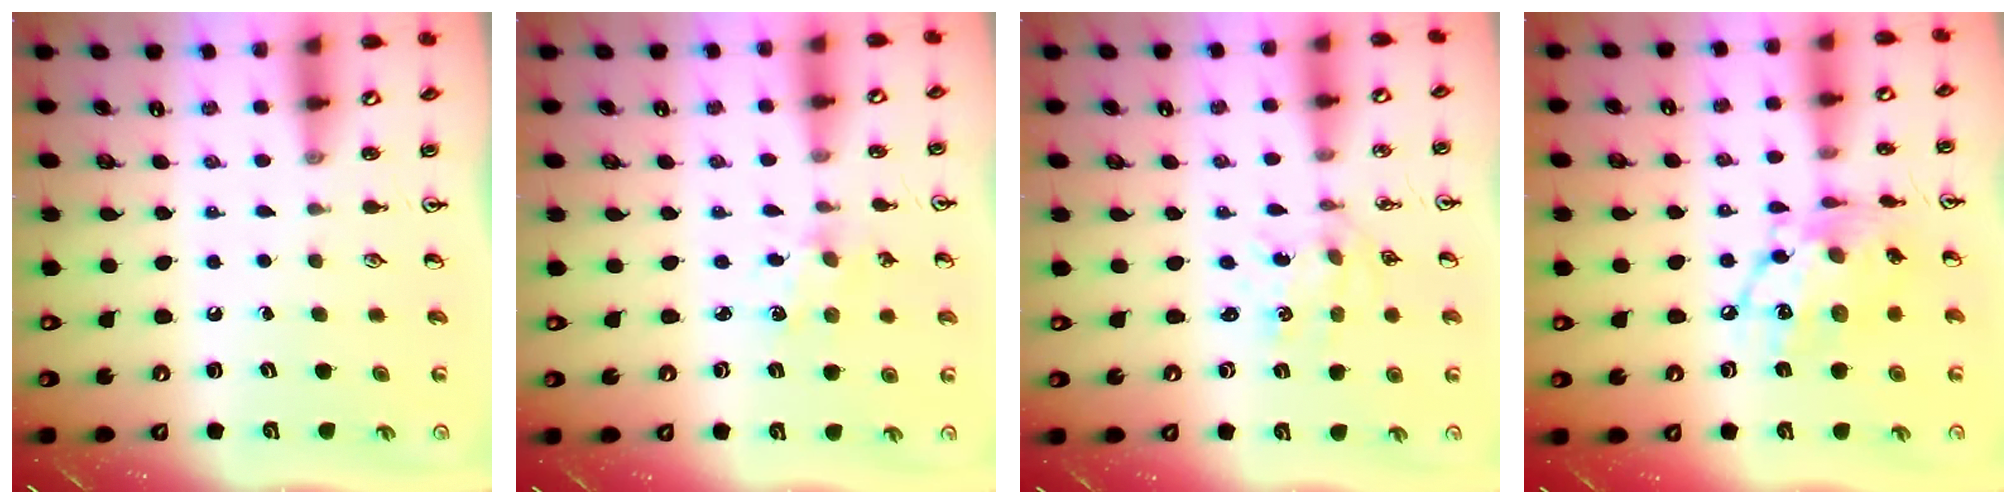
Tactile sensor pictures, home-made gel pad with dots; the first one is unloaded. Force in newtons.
{"total": 1.6, "press": 1.5, "slide": 0.5}
{"total": 1.1, "press": 1.1, "slide": 0.1}
{"total": 14.3, "press": 14.3, "slide": 1.4}